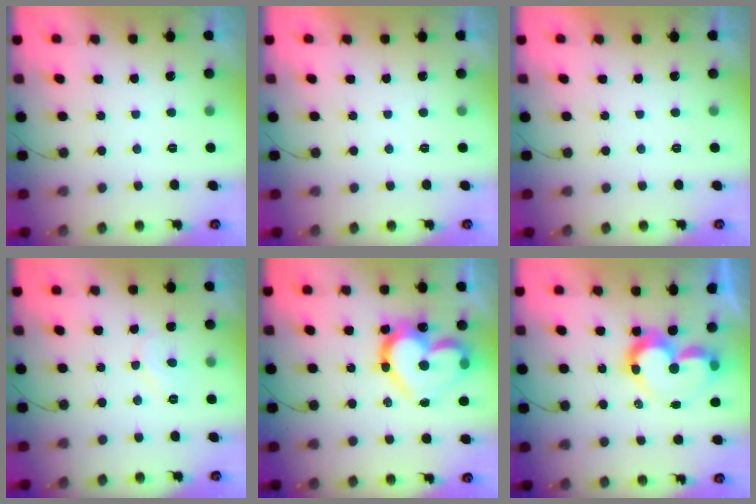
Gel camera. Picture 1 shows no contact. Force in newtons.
{"total": 1.6, "press": 1.6, "slide": 0.0}
{"total": 1.7, "press": 1.7, "slide": 0.0}
{"total": 4.8, "press": 4.8, "slide": 0.5}
{"total": 20.6, "press": 20.6, "slide": 1.8}
{"total": 11.4, "press": 11.3, "slide": 1.1}